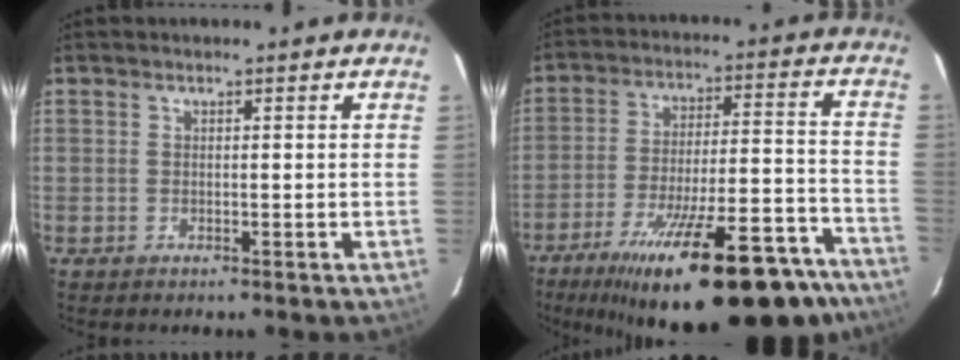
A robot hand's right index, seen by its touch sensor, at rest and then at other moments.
{"total": 26.6, "force": [-19.6, 4.9, 17.2], "torque": [-0.202, 0.008, -0.289]}